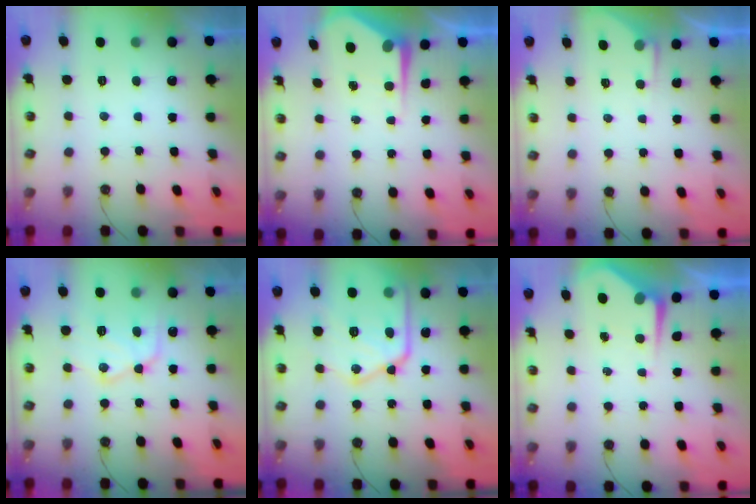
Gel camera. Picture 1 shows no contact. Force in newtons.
{"total": 5.1, "press": 5.1, "slide": 0.2}
{"total": 3.1, "press": 3.1, "slide": 0.5}
{"total": 13.8, "press": 13.7, "slide": 1.2}
{"total": 21.5, "press": 21.4, "slide": 2.3}
{"total": 4.4, "press": 4.4, "slide": 0.4}